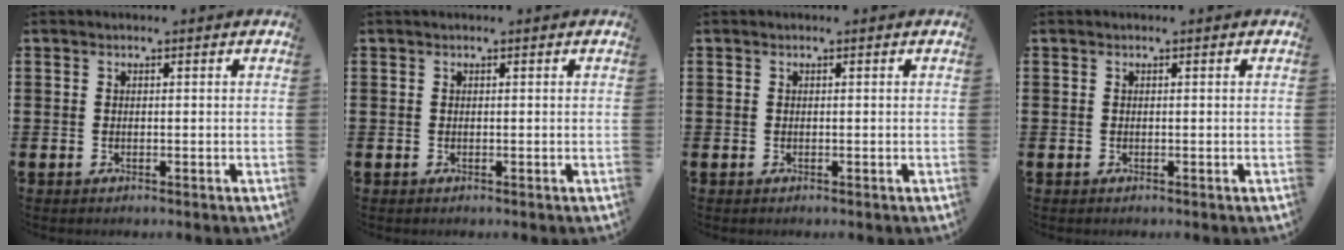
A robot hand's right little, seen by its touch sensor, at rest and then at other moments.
{"total": 0.0}
{"total": 0.0}
{"total": 0.0}